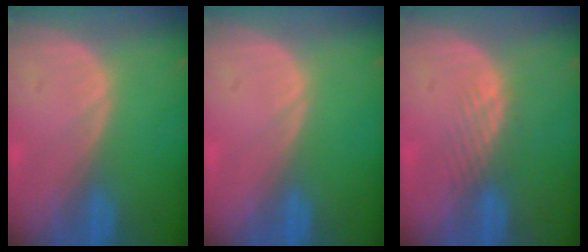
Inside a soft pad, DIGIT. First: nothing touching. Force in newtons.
{"total": 0.0}
{"total": 2.9, "press": 2.3, "slide": 1.8}